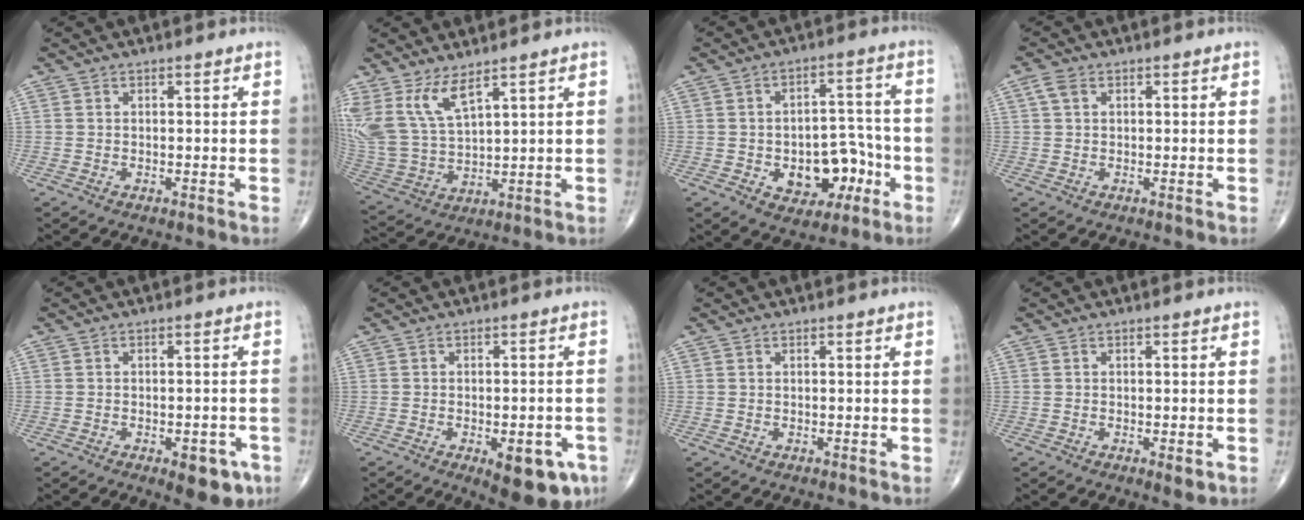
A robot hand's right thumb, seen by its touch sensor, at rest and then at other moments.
{"total": 11.2, "force": [6.9, 4.0, 7.9], "torque": [-0.171, -0.037, 0.161]}
{"total": 11.9, "force": [-3.6, 7.8, 8.2], "torque": [-0.069, 0.042, -0.043]}
{"total": 2.5, "force": [0.8, 1.7, 1.6], "torque": [-0.032, 0.009, 0.016]}
{"total": 6.4, "force": [-3.1, 3.0, 4.7], "torque": [-0.038, 0.012, -0.033]}
{"total": 10.5, "force": [-4.7, 4.5, 8.3], "torque": [-0.082, 0.011, -0.051]}
{"total": 0.0}
{"total": 2.1, "force": [-0.7, 0.8, 1.7], "torque": [-0.022, -0.003, -0.009]}